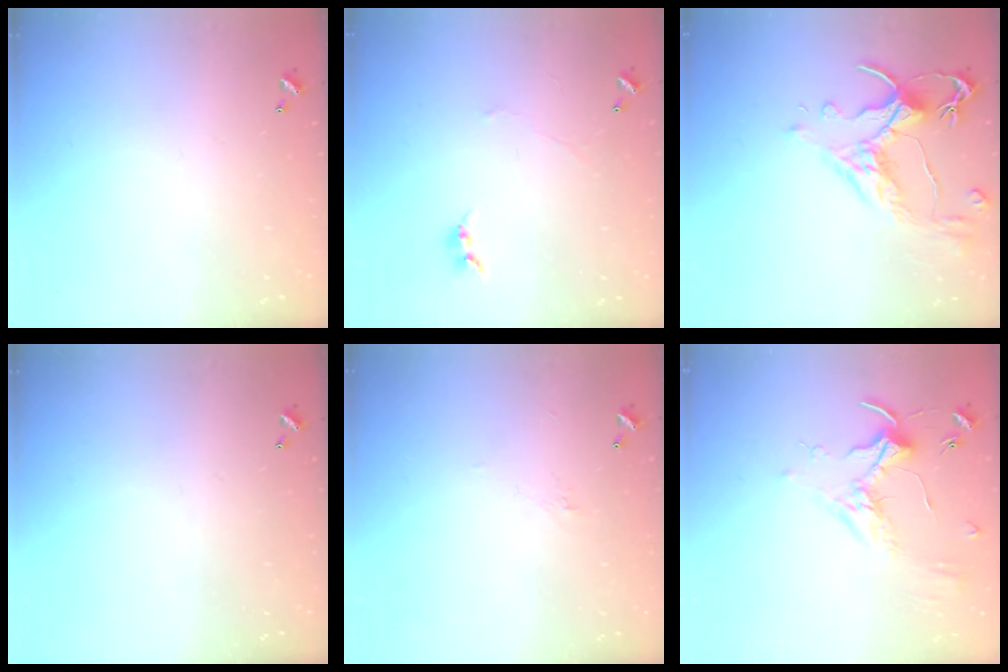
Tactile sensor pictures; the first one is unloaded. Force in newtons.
{"total": 1.5, "press": 1.4, "slide": 0.5}
{"total": 3.1, "press": 2.9, "slide": 1.3}
{"total": 0.0}
{"total": 1.6, "press": 1.5, "slide": 0.5}
{"total": 1.8, "press": 1.8, "slide": 0.4}